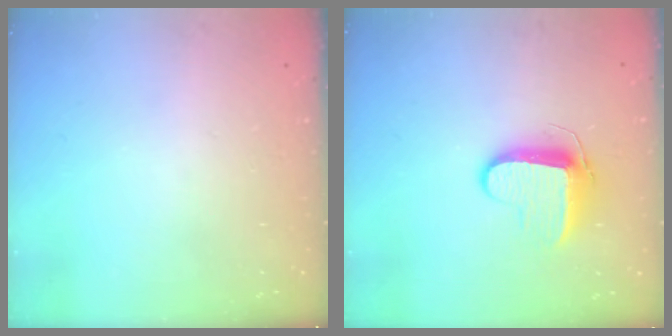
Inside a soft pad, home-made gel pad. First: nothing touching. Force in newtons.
{"total": 9.0, "press": 9.0, "slide": 0.5}